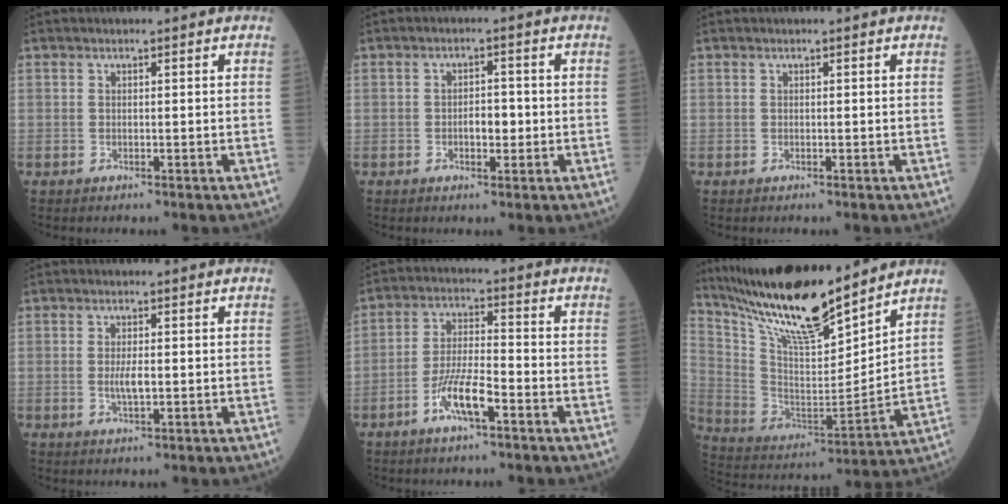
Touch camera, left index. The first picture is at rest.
{"total": 3.0, "force": [-0.7, 1.4, 2.6], "torque": [-0.040, 0.005, -0.010]}
{"total": 0.0}
{"total": 2.5, "force": [-0.2, 0.7, 2.4], "torque": [-0.052, -0.002, -0.003]}
{"total": 7.2, "force": [-3.8, 1.3, 5.9], "torque": [-0.120, -0.001, -0.073]}
{"total": 18.6, "force": [15.9, 2.1, 9.4], "torque": [-0.180, -0.008, 0.297]}